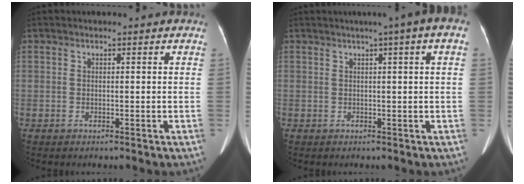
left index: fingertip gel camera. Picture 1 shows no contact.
{"total": 4.3, "force": [1.9, 0.4, 3.9], "torque": [-0.047, 0.029, 0.022]}